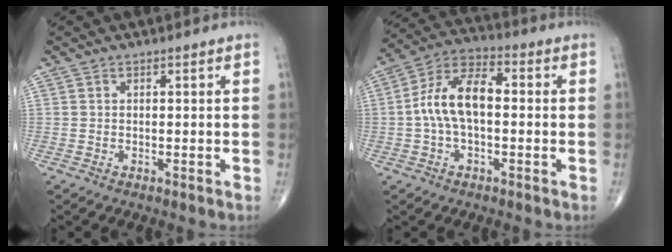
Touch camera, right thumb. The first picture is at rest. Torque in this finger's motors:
{"motor_torque": [0.17, 0.16, 0.72, 0.02, 0.22]}